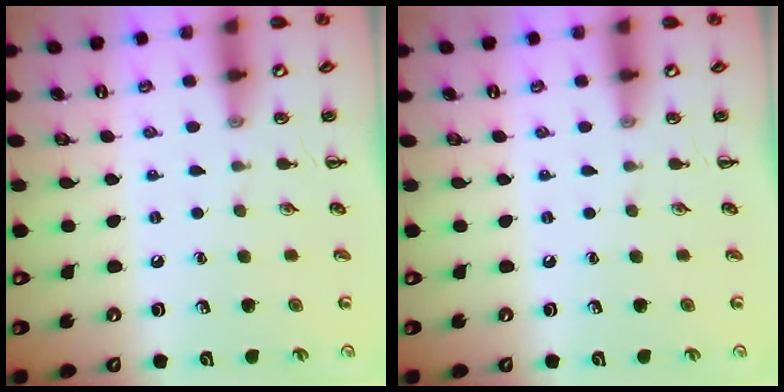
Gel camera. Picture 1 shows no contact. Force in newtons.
{"total": 0.0}